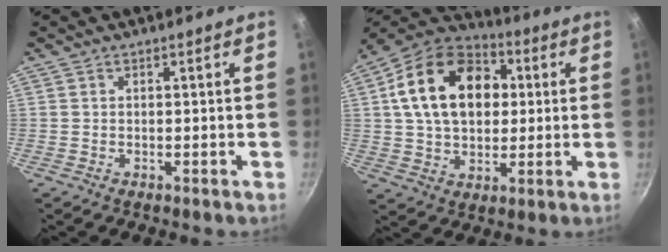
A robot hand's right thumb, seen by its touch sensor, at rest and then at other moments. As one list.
[{"total": 21.0, "force": [4.2, 14.7, 14.4], "torque": [-0.215, 0.021, 0.058]}]